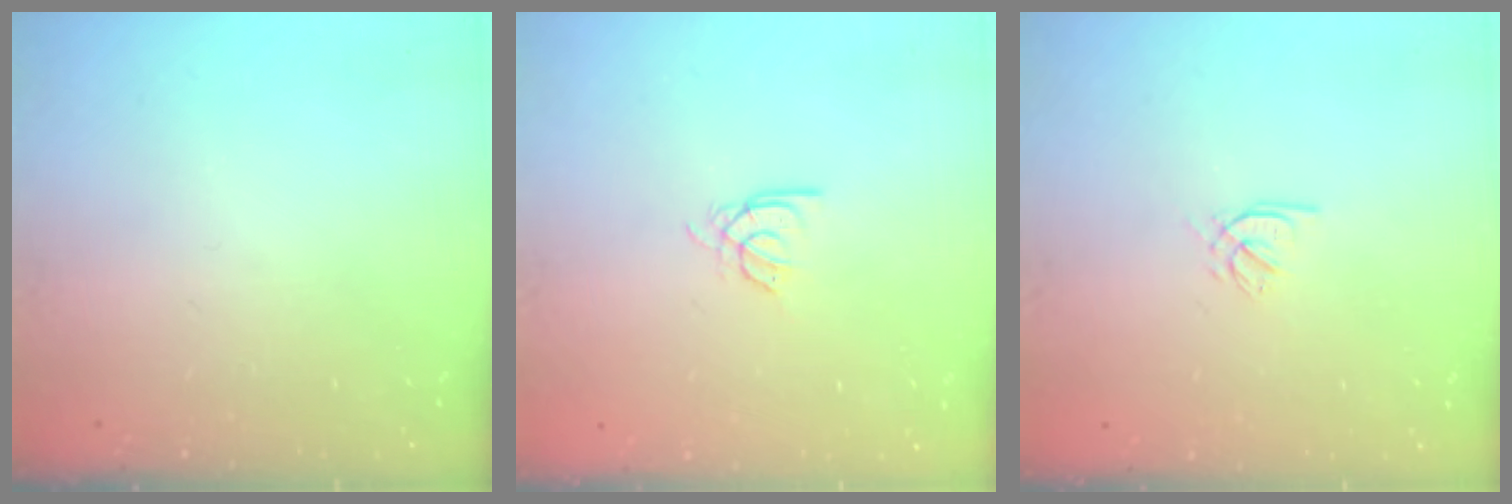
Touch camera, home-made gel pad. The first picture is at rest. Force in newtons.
{"total": 2.4, "press": 2.4, "slide": 0.4}
{"total": 2.1, "press": 2.0, "slide": 0.5}